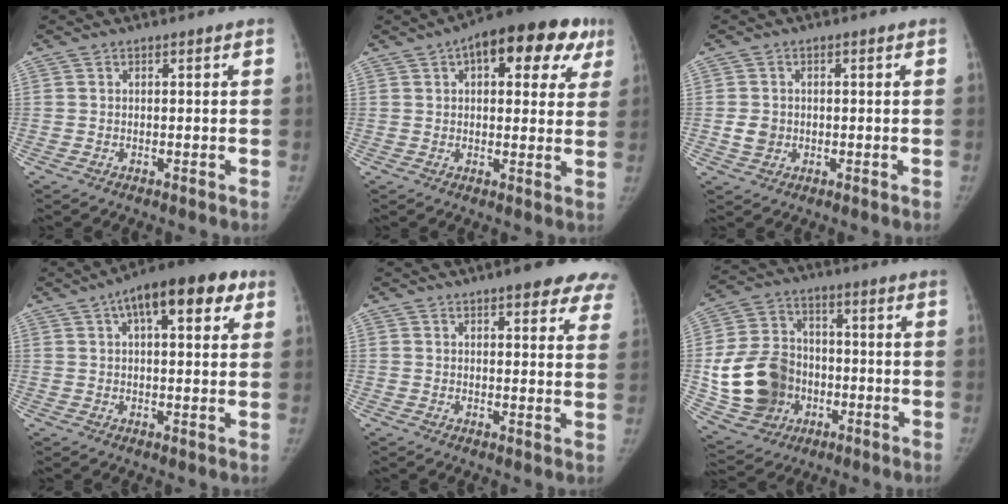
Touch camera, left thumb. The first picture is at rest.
{"total": 17.7, "force": [8.1, 8.9, 12.9], "torque": [-0.126, 0.015, 0.100]}
{"total": 3.2, "force": [-0.4, 2.8, 1.5], "torque": [-0.016, 0.003, -0.004]}
{"total": 14.2, "force": [6.4, 5.9, 11.2], "torque": [-0.130, 0.014, 0.085]}
{"total": 13.3, "force": [9.4, 3.8, 8.5], "torque": [-0.069, -0.023, 0.100]}
{"total": 17.5, "force": [-3.0, 14.5, 9.4], "torque": [-0.151, 0.019, -0.042]}